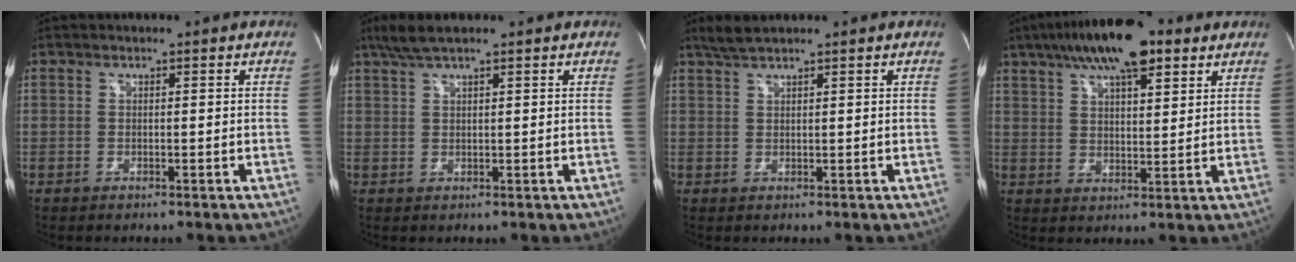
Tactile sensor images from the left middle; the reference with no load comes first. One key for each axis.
{"total": 4.6, "fx": 3.5, "fy": 0.5, "fz": 3.0, "tx": -0.066, "ty": 0.022, "tz": 0.068}
{"total": 2.8, "fx": 2.4, "fy": 0.1, "fz": 1.4, "tx": -0.034, "ty": 0.011, "tz": 0.050}
{"total": 15.0, "fx": 9.5, "fy": 4.5, "fz": 10.7, "tx": -0.196, "ty": 0.033, "tz": 0.161}